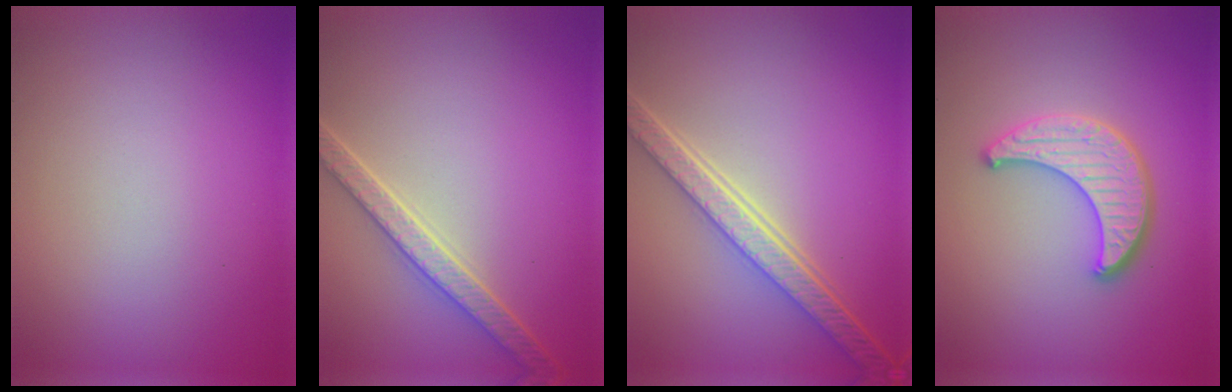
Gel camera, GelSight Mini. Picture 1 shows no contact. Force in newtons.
{"total": 3.6, "press": 3.2, "slide": 1.6}
{"total": 5.3, "press": 4.1, "slide": 3.4}
{"total": 3.8, "press": 3.5, "slide": 1.4}